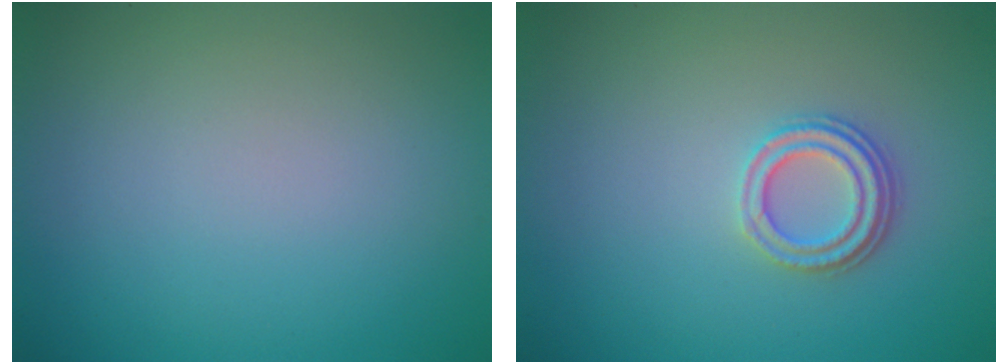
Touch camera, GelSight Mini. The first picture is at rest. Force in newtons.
{"total": 2.4, "press": 2.0, "slide": 1.3}